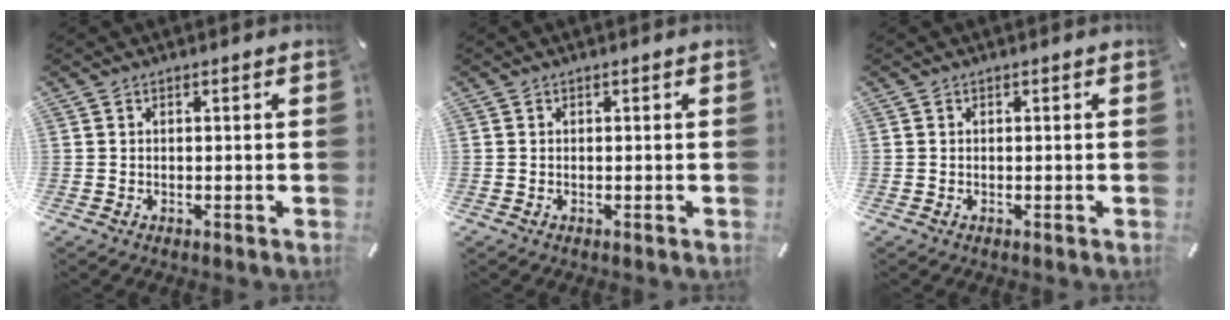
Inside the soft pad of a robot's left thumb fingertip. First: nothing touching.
{"total": 0.0}
{"total": 0.0}